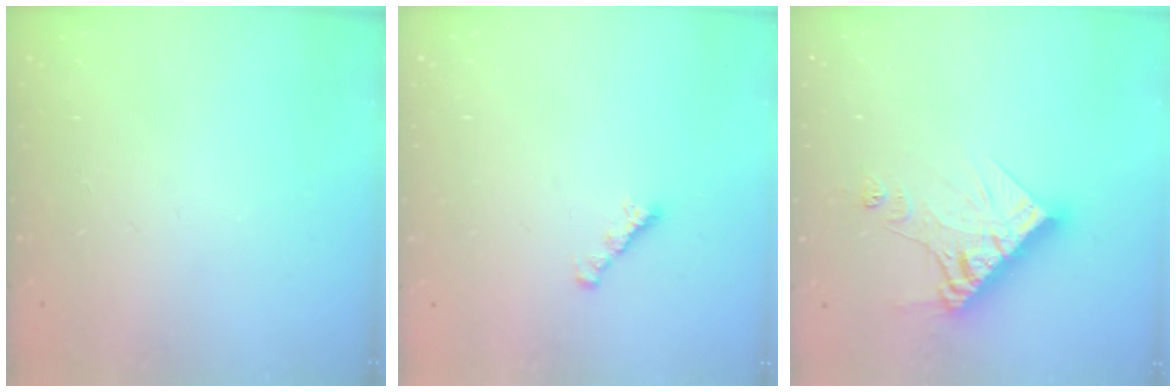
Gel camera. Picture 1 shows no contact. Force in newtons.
{"total": 1.6, "press": 1.5, "slide": 0.5}
{"total": 13.3, "press": 13.2, "slide": 1.7}